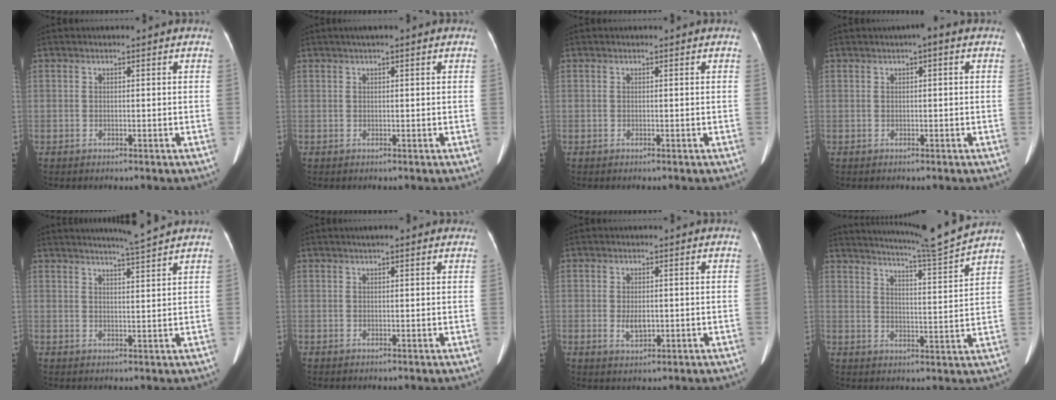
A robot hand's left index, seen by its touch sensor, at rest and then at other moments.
{"total": 2.1, "force": [1.2, 0.2, 1.7], "torque": [-0.032, 0.016, 0.018]}
{"total": 0.0}
{"total": 1.7, "force": [0.6, 0.2, 1.5], "torque": [-0.024, 0.006, 0.004]}
{"total": 5.0, "force": [4.5, -1.4, 1.7], "torque": [-0.031, -0.007, 0.068]}
{"total": 3.1, "force": [2.2, 0.7, 2.1], "torque": [-0.026, 0.023, 0.029]}
{"total": 3.0, "force": [-0.4, 1.6, 2.5], "torque": [-0.045, -0.003, -0.001]}
{"total": 11.3, "force": [10.4, -2.9, 3.1], "torque": [-0.062, -0.045, 0.156]}